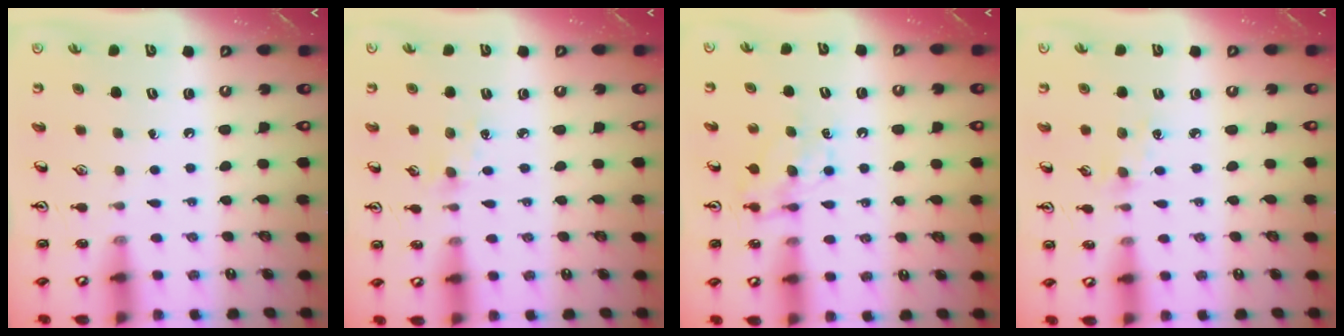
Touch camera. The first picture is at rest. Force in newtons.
{"total": 2.6, "press": 2.5, "slide": 0.5}
{"total": 6.7, "press": 6.7, "slide": 0.1}
{"total": 2.6, "press": 2.5, "slide": 0.5}